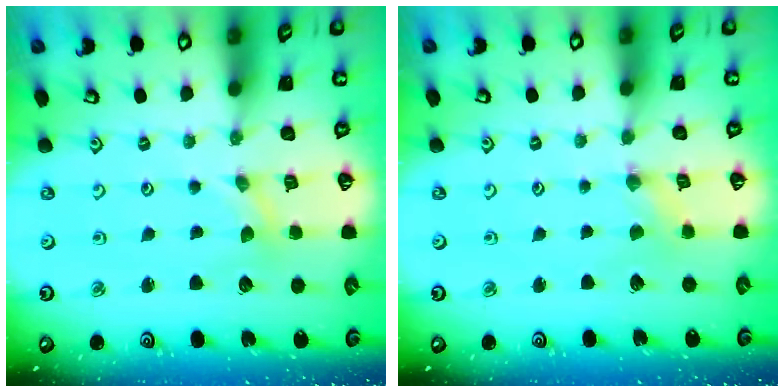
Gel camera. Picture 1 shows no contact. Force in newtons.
{"total": 0.6, "press": 0.5, "slide": 0.1}